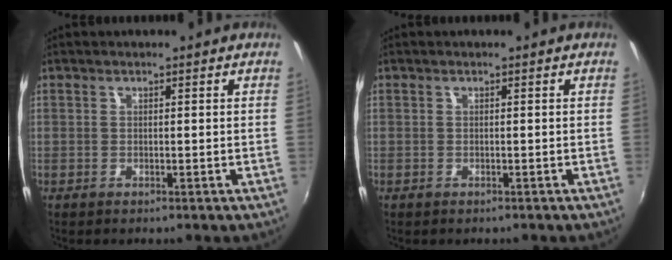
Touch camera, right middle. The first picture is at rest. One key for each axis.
{"total": 0.0}